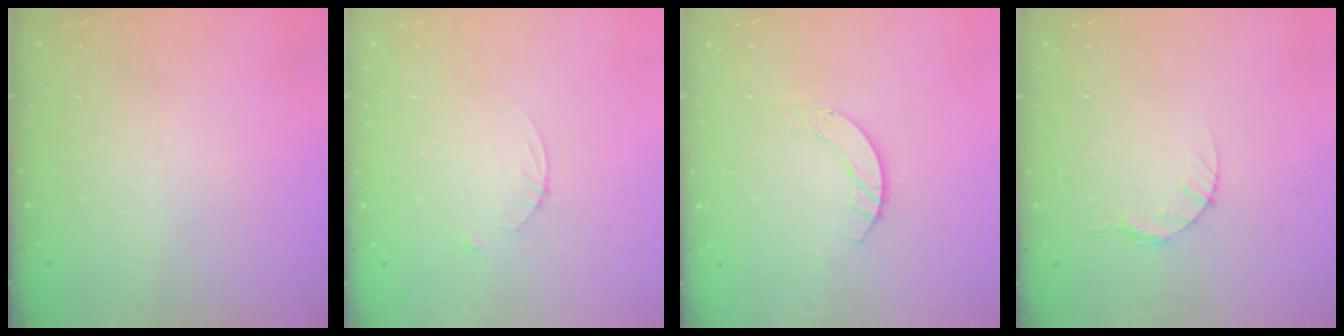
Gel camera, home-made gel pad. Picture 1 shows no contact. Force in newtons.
{"total": 2.3, "press": 2.3, "slide": 0.3}
{"total": 4.0, "press": 4.0, "slide": 0.1}
{"total": 3.9, "press": 3.8, "slide": 0.5}